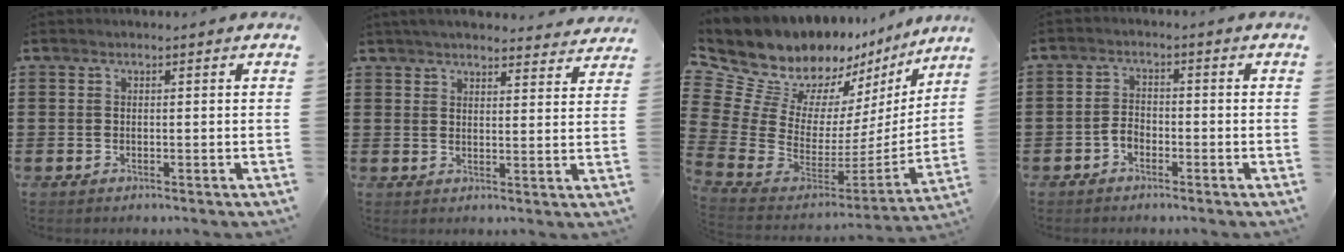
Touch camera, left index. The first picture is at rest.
{"total": 4.3, "force": [4.1, 0.2, 1.0], "torque": [-0.033, -0.016, 0.075]}
{"total": 13.5, "force": [10.2, 7.0, 5.4], "torque": [-0.163, -0.091, 0.183]}
{"total": 2.2, "force": [-1.3, 1.4, 1.2], "torque": [-0.035, 0.003, -0.030]}